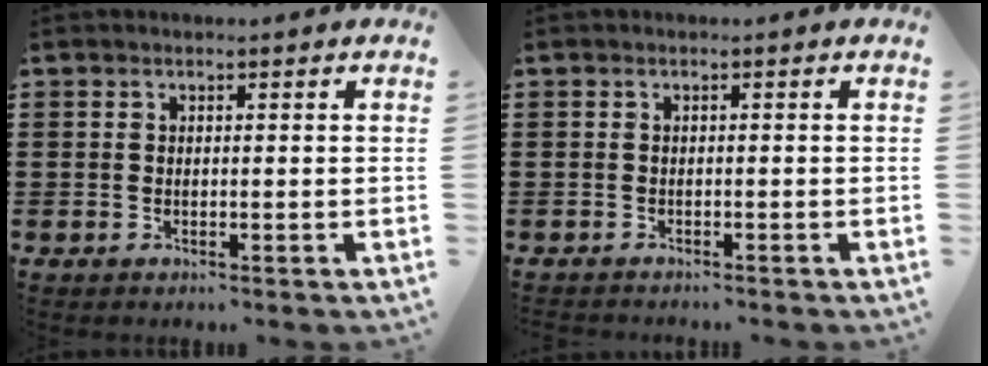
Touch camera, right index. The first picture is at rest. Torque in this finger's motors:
{"motor_torque": [-2.14, 0.00, -1.05, -0.21]}